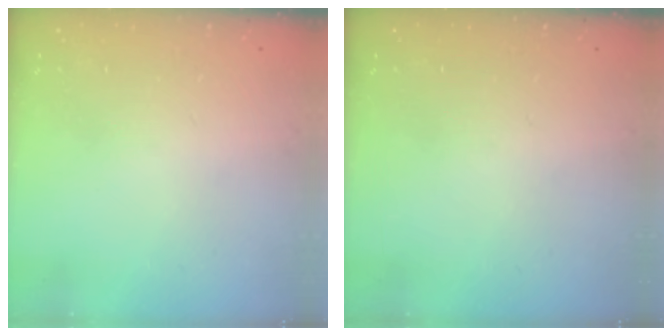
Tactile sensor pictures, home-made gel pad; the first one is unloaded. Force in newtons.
{"total": 0.0}